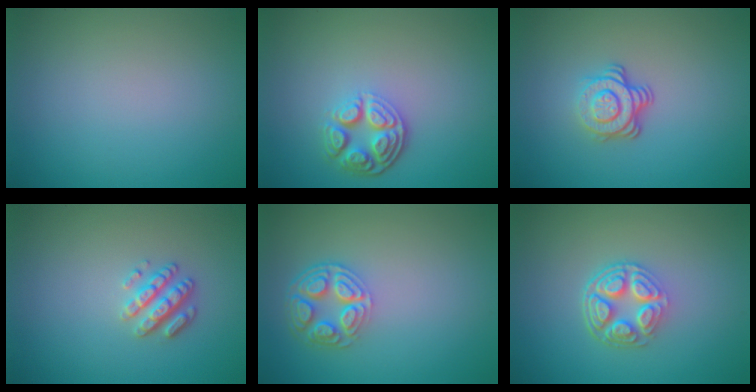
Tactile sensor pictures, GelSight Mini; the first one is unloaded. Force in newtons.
{"total": 4.3, "press": 3.2, "slide": 2.7}
{"total": 3.8, "press": 2.6, "slide": 2.8}
{"total": 2.8, "press": 2.5, "slide": 1.0}
{"total": 4.5, "press": 3.4, "slide": 2.9}
{"total": 5.0, "press": 3.7, "slide": 3.4}